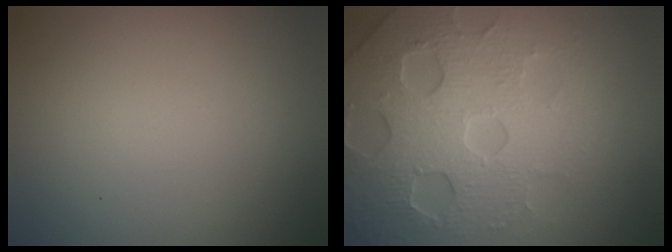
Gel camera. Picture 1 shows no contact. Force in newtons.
{"total": 7.0, "press": 6.8, "slide": 1.6}